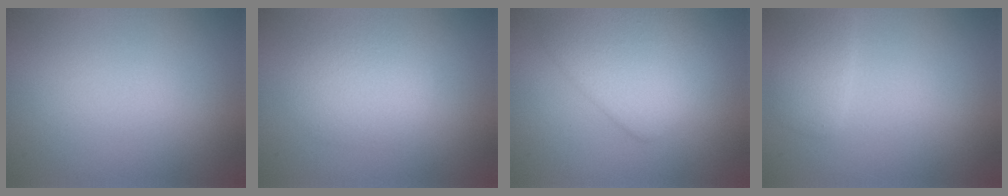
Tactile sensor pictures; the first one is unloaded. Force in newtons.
{"total": 2.8, "press": 2.8, "slide": 0.2}
{"total": 4.4, "press": 4.4, "slide": 0.4}
{"total": 1.8, "press": 1.8, "slide": 0.2}